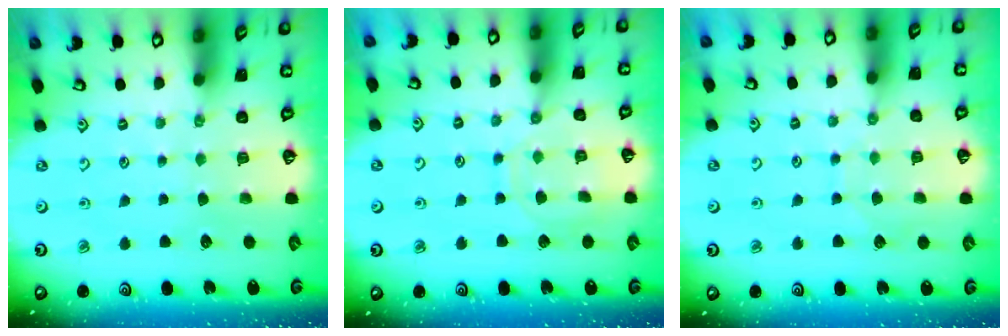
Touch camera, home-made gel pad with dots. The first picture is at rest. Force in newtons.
{"total": 10.3, "press": 10.2, "slide": 0.7}
{"total": 5.7, "press": 5.7, "slide": 0.6}